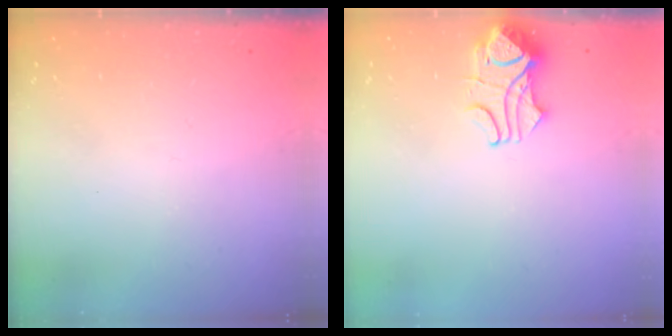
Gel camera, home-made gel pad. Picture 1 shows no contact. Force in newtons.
{"total": 3.4, "press": 3.4, "slide": 0.5}